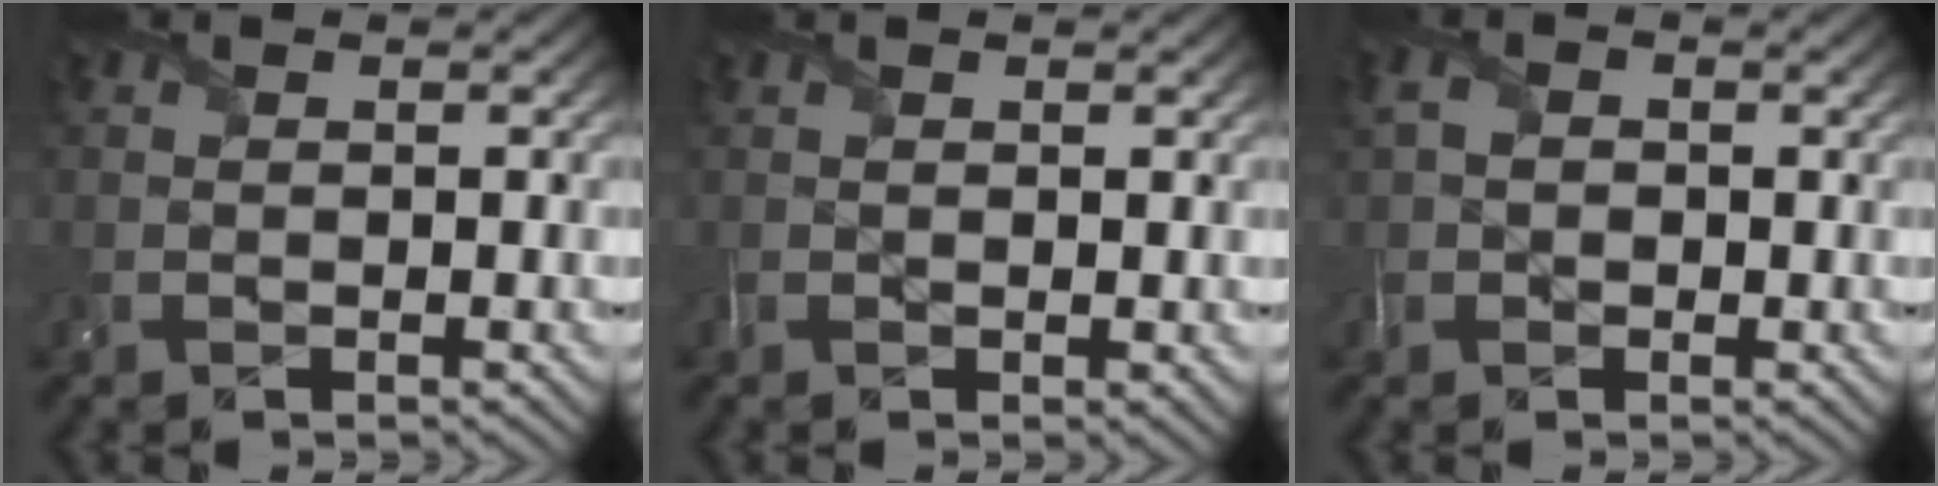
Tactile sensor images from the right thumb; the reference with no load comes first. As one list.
[{"total": 1.6, "force": [0.7, 0.5, 1.3], "torque": [-0.030, -0.001, 0.013]}, {"total": 2.8, "force": [0.3, 2.2, 1.7], "torque": [-0.048, 0.002, 0.000]}]